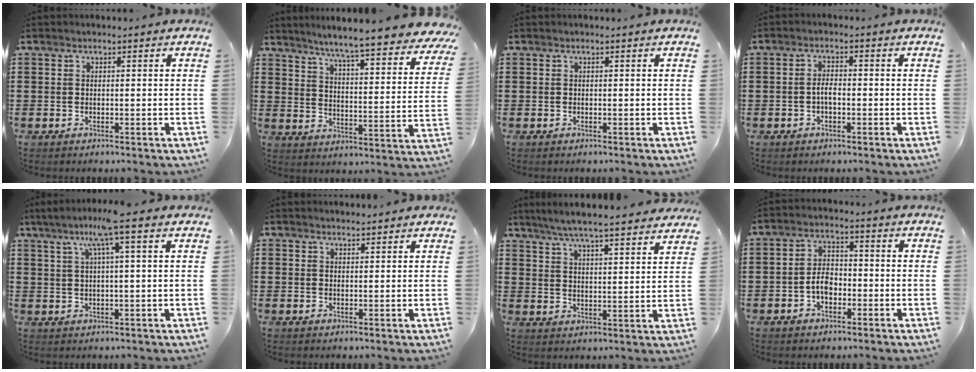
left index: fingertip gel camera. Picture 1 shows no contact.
{"total": 6.3, "force": [5.7, -0.7, 2.5], "torque": [-0.069, -0.051, 0.089]}
{"total": 0.0}
{"total": 2.4, "force": [-0.7, 1.0, 2.1], "torque": [-0.048, 0.000, -0.016]}
{"total": 6.9, "force": [3.4, -0.3, 6.0], "torque": [-0.124, 0.007, 0.056]}
{"total": 1.3, "force": [1.3, 0.2, 0.0], "torque": [-0.003, 0.003, 0.025]}
{"total": 5.7, "force": [5.3, -0.4, 2.1], "torque": [-0.061, -0.030, 0.092]}
{"total": 4.0, "force": [-1.3, 2.4, 2.9], "torque": [-0.068, 0.001, -0.030]}